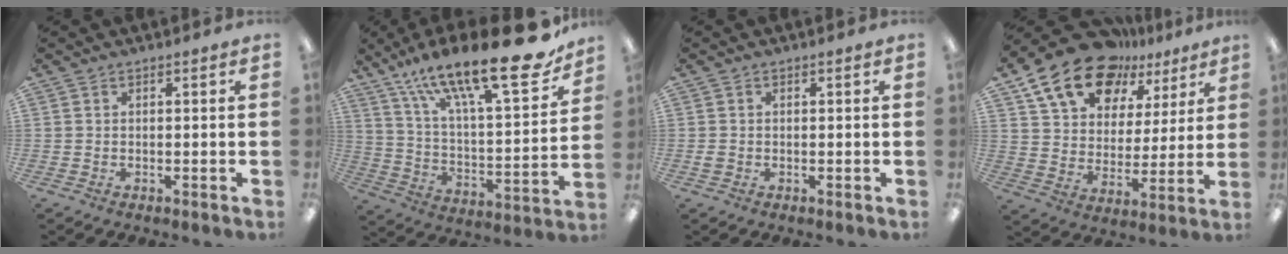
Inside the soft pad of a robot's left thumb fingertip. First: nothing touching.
{"total": 26.7, "force": [18.5, 7.3, 17.9], "torque": [-0.277, -0.117, 0.302]}
{"total": 1.1, "force": [-0.2, 0.9, 0.5], "torque": [-0.009, 0.003, -0.003]}
{"total": 17.8, "force": [12.4, 10.4, 7.5], "torque": [-0.144, -0.072, 0.228]}